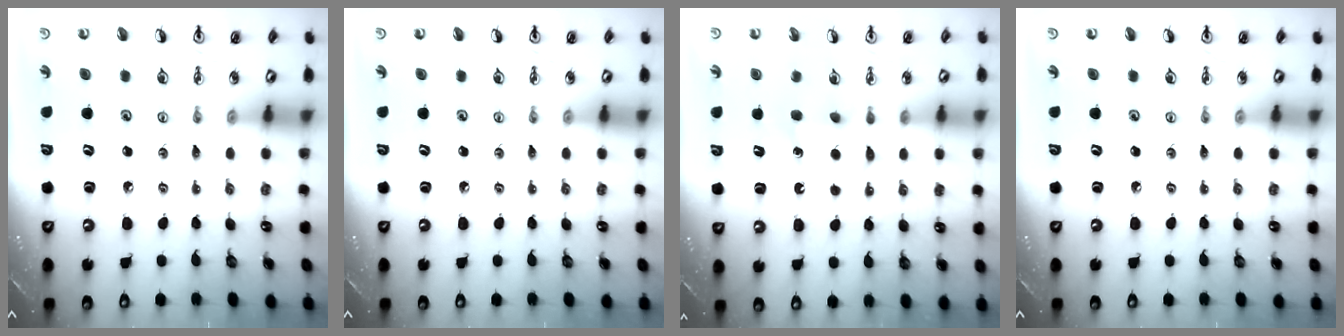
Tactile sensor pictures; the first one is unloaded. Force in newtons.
{"total": 0.0}
{"total": 5.1, "press": 5.0, "slide": 0.8}
{"total": 0.0}